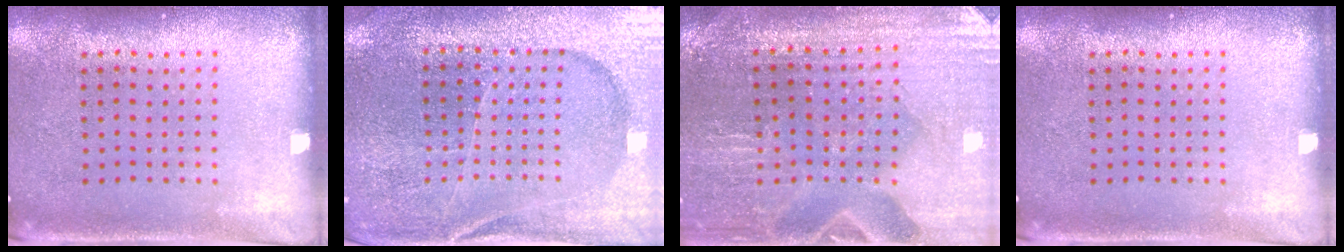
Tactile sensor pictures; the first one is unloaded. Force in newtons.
{"total": 3.0, "press": 3.0, "slide": 0.4}
{"total": 1.2, "press": 1.2, "slide": 0.0}
{"total": 0.0}